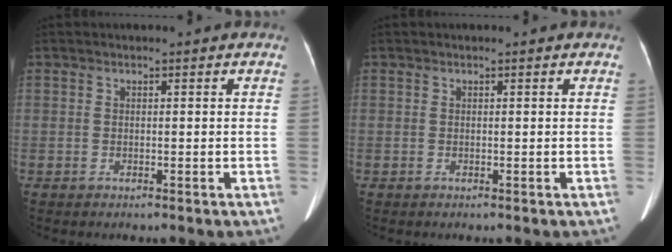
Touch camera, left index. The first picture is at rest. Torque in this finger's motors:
{"motor_torque": [0.12, 0.06, 0.04, 0.02]}